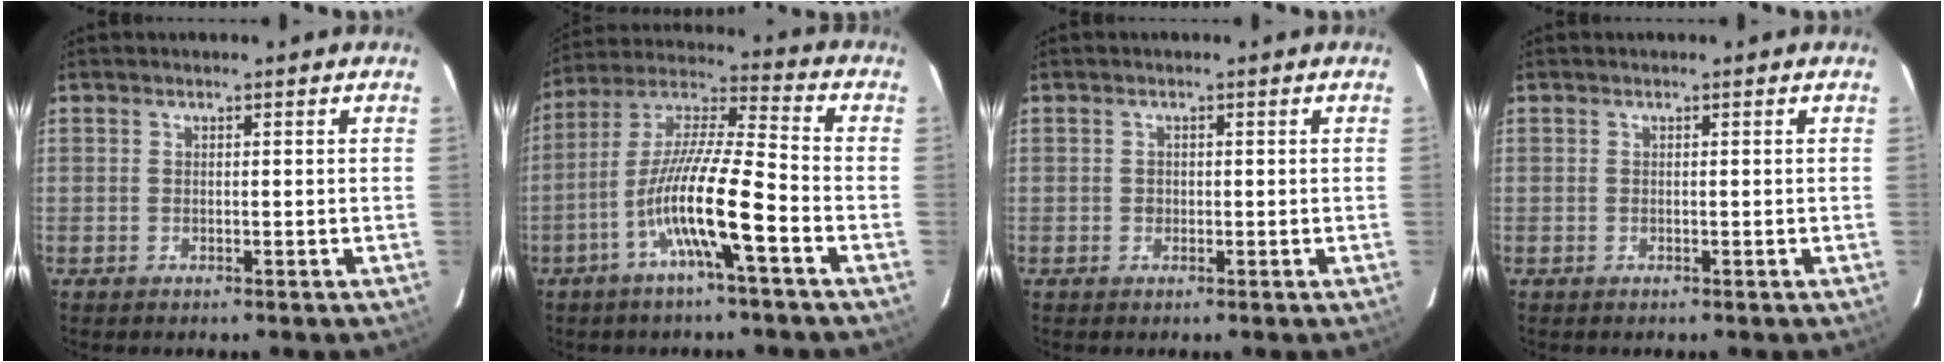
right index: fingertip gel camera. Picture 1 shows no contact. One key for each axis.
{"total": 13.8, "fx": -5.4, "fy": 0.6, "fz": 12.7, "tx": -0.250, "ty": 0.006, "tz": -0.106}
{"total": 0.8, "fx": -0.1, "fy": 0.7, "fz": 0.3, "tx": -0.007, "ty": 0.002, "tz": -0.002}
{"total": 0.0}